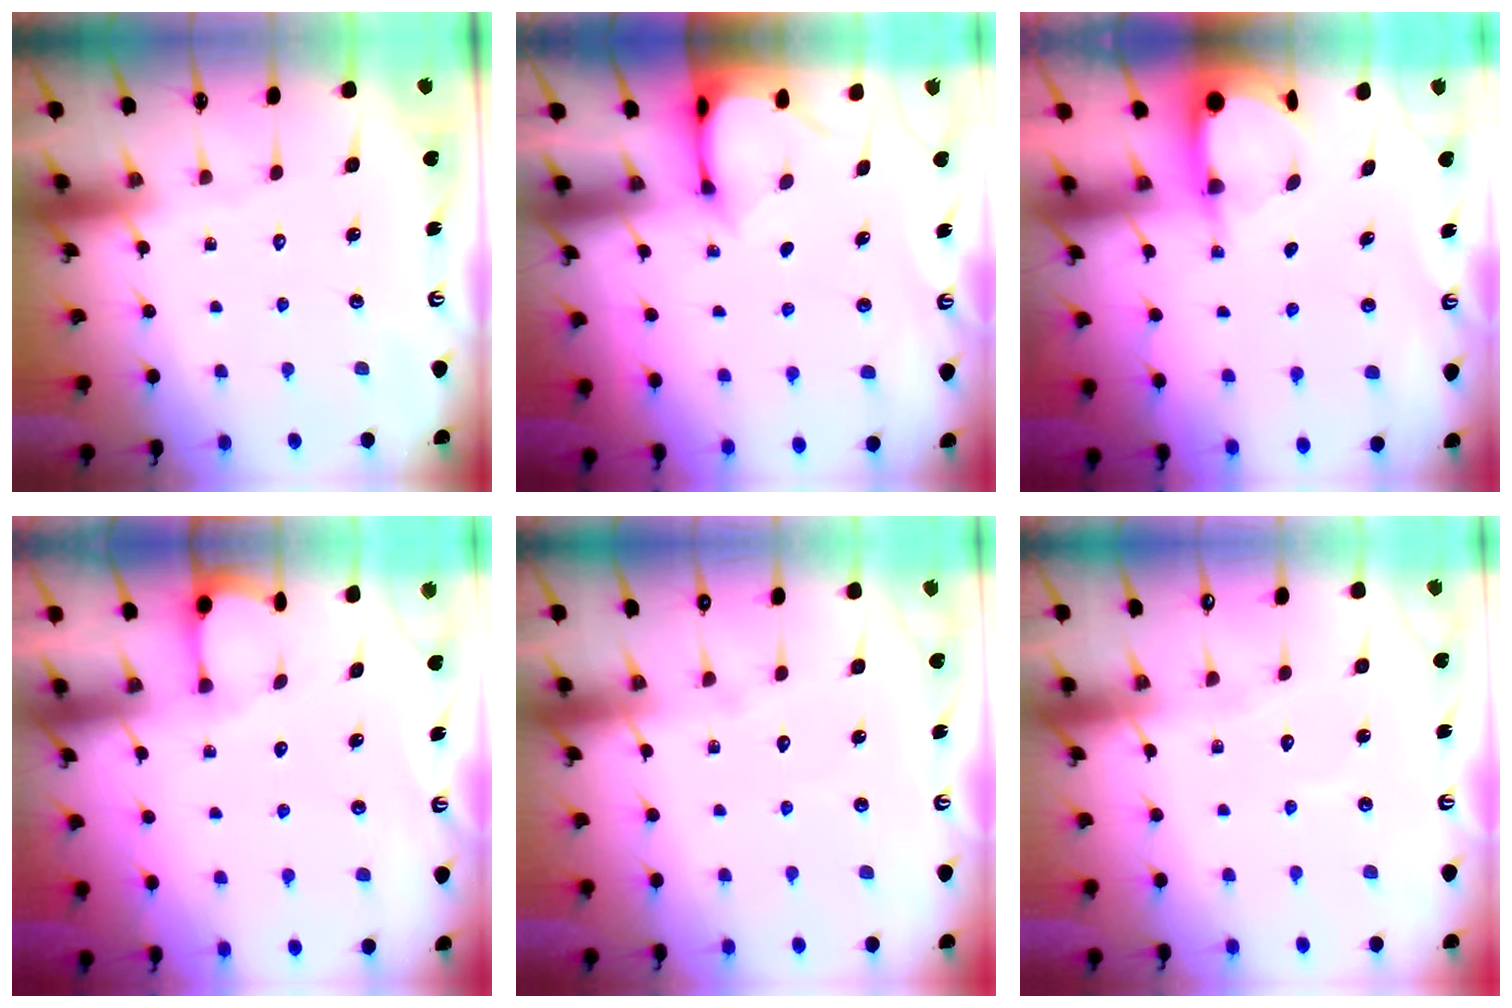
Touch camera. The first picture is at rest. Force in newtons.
{"total": 3.3, "press": 3.3, "slide": 0.3}
{"total": 3.9, "press": 3.9, "slide": 0.3}
{"total": 2.1, "press": 2.1, "slide": 0.2}
{"total": 5.4, "press": 5.4, "slide": 0.5}
{"total": 3.7, "press": 3.7, "slide": 0.3}